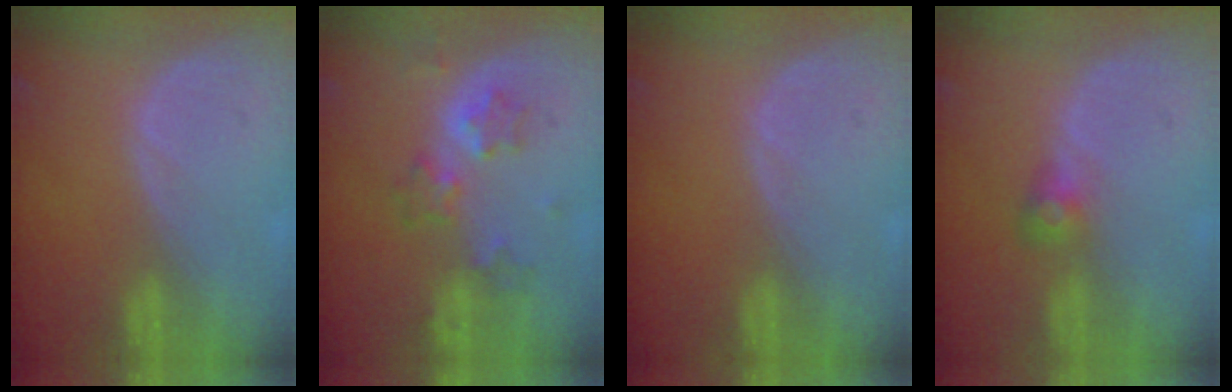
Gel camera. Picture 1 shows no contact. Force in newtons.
{"total": 5.6, "press": 5.6, "slide": 0.4}
{"total": 0.0}
{"total": 2.7, "press": 2.6, "slide": 0.8}